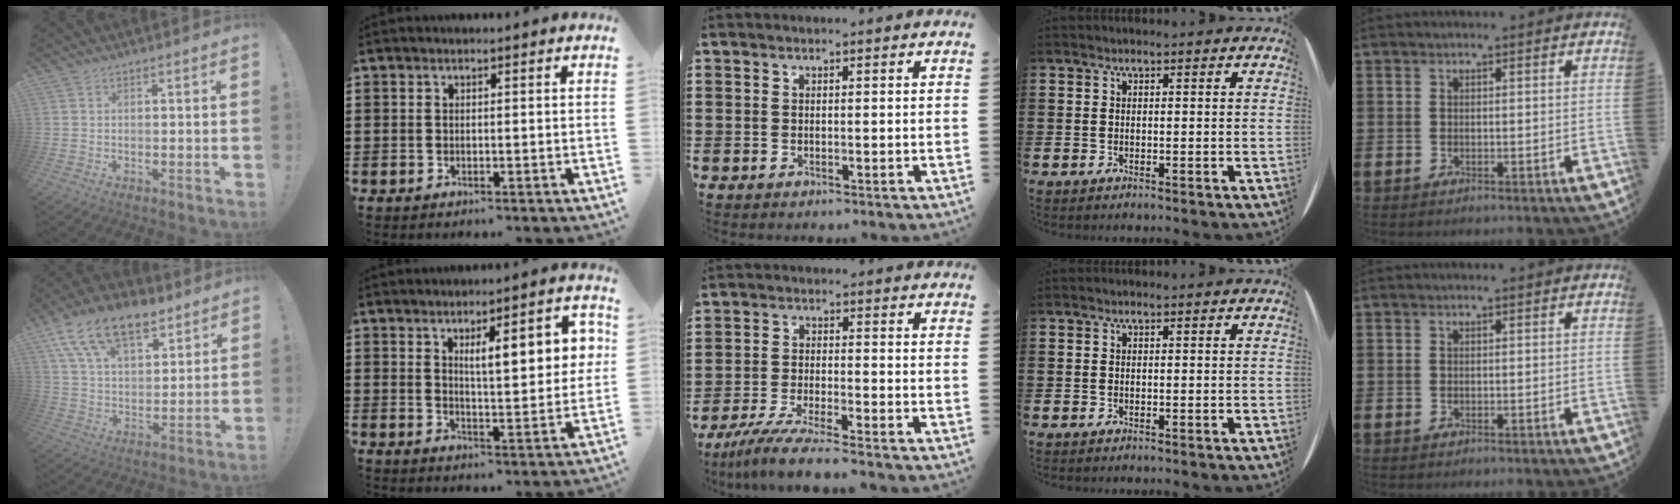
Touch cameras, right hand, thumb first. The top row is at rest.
{"thumb": {"total": 16.5, "force": [10.7, 8.4, 9.4], "torque": [-0.169, -0.056, 0.196]}, "index": {"total": 8.6, "force": [3.1, 2.6, 7.6], "torque": [-0.116, -0.002, 0.045]}, "middle": {"total": 5.8, "force": [-5.2, -0.4, 2.5], "torque": [-0.060, -0.021, -0.102]}}